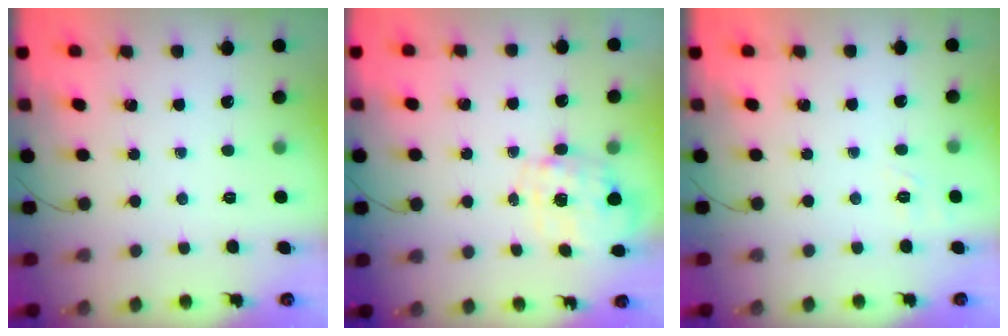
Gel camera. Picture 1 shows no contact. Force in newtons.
{"total": 2.8, "press": 2.6, "slide": 0.9}
{"total": 1.7, "press": 0.2, "slide": 1.7}